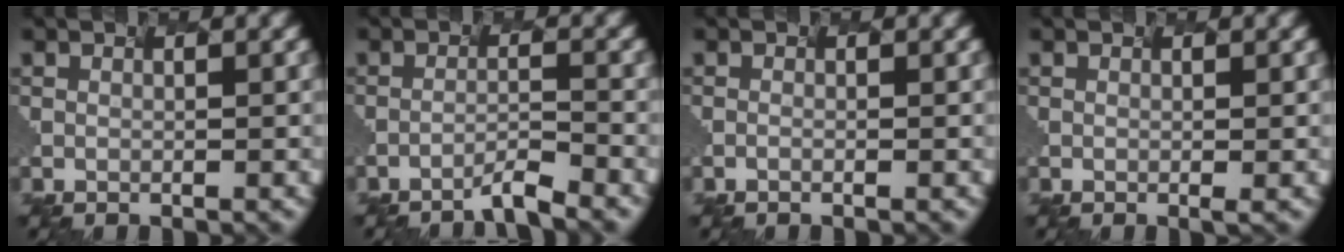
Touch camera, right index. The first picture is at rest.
{"total": 2.9, "force": [-2.6, -1.1, 0.0], "torque": [-0.015, -0.002, -0.029]}
{"total": 0.7, "force": [-0.6, -0.2, 0.1], "torque": [0.002, -0.007, -0.006]}
{"total": 1.2, "force": [-0.1, 0.1, 1.2], "torque": [-0.007, 0.002, 0.010]}